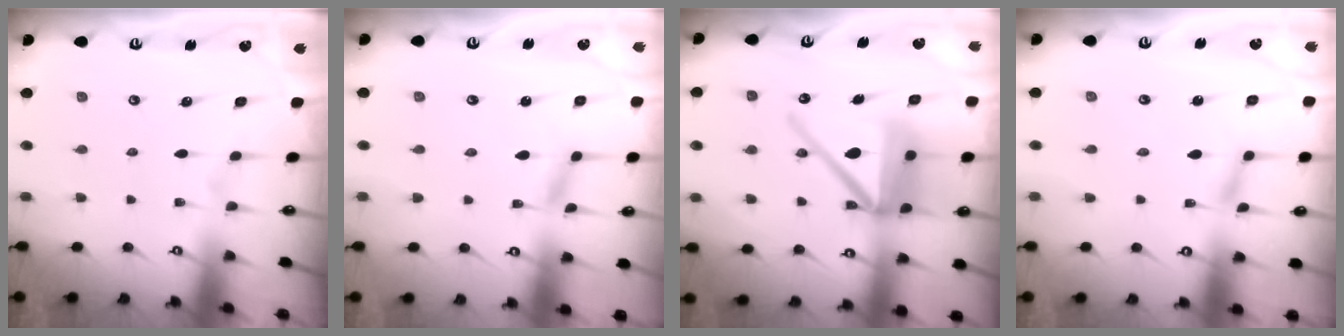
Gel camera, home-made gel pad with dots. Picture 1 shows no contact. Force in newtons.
{"total": 2.5, "press": 2.5, "slide": 0.1}
{"total": 16.4, "press": 16.2, "slide": 2.3}
{"total": 2.4, "press": 2.4, "slide": 0.2}